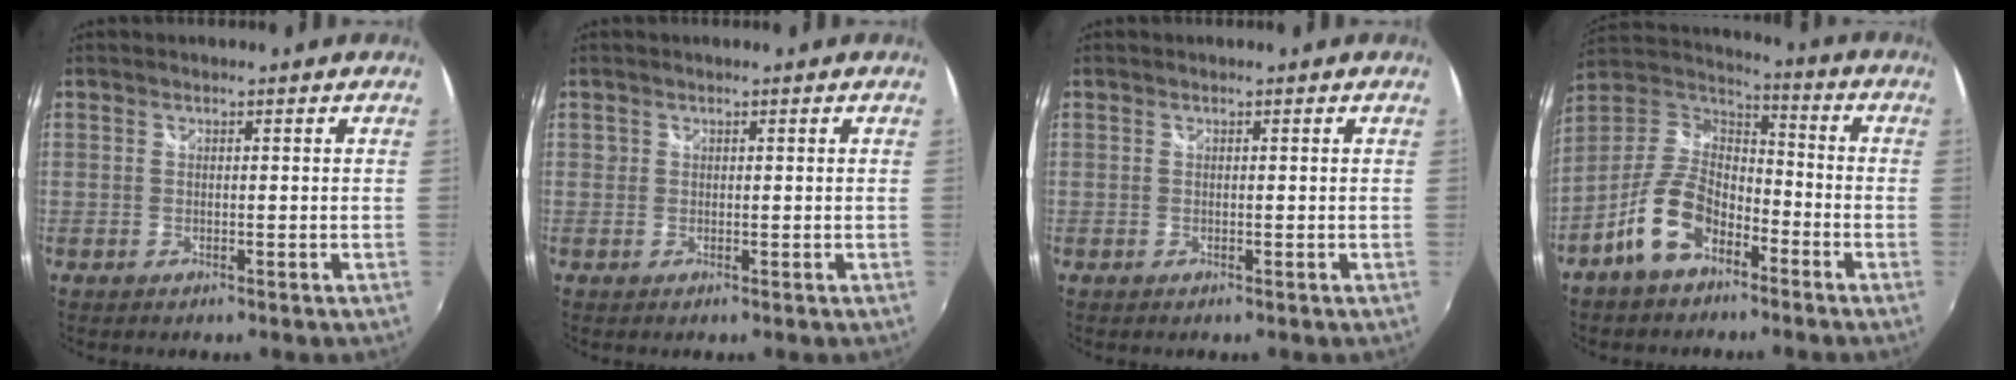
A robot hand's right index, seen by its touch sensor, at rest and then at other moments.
{"total": 0.6, "force": [0.1, 0.6, 0.1], "torque": [0.001, 0.003, 0.001]}
{"total": 0.0}
{"total": 13.0, "force": [-7.1, 7.3, 8.1], "torque": [-0.176, 0.012, -0.132]}